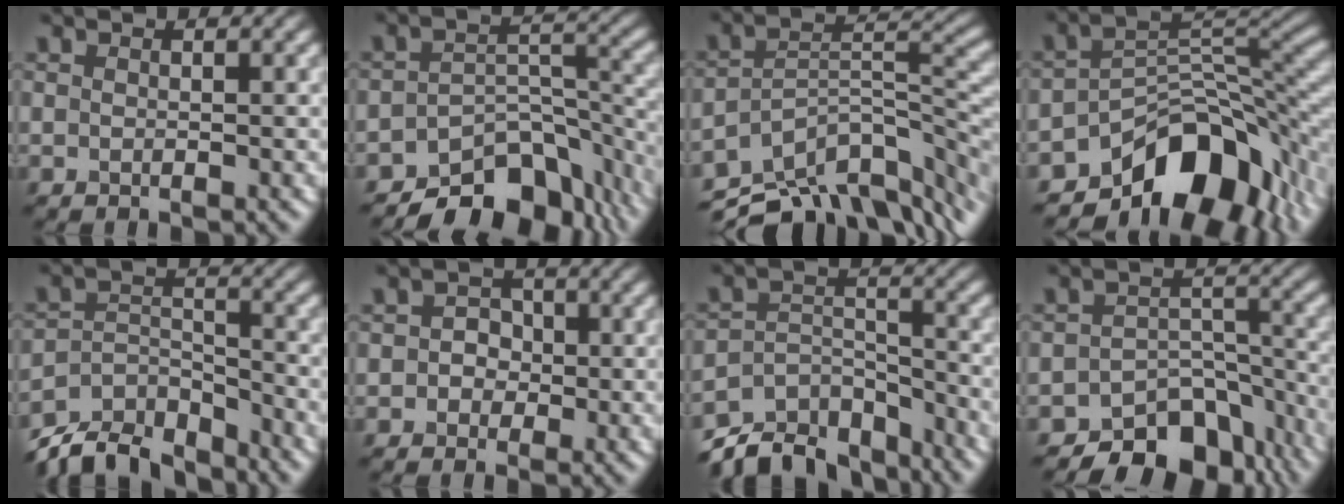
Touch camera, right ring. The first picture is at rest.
{"total": 8.8, "force": [-6.8, 3.9, 4.0], "torque": [-0.043, -0.016, -0.109]}
{"total": 11.4, "force": [-8.0, 4.6, 6.7], "torque": [-0.118, 0.010, -0.136]}
{"total": 10.6, "force": [-6.6, 5.3, 6.4], "torque": [-0.075, 0.002, -0.121]}
{"total": 6.9, "force": [-6.2, 2.4, 1.9], "torque": [-0.036, -0.004, -0.116]}
{"total": 1.8, "force": [0.0, 1.7, 0.7], "torque": [0.009, 0.004, -0.012]}
{"total": 8.0, "force": [-6.8, 3.3, 2.4], "torque": [-0.040, -0.002, -0.113]}
{"total": 8.1, "force": [-6.3, 4.2, 2.9], "torque": [-0.023, -0.012, -0.092]}